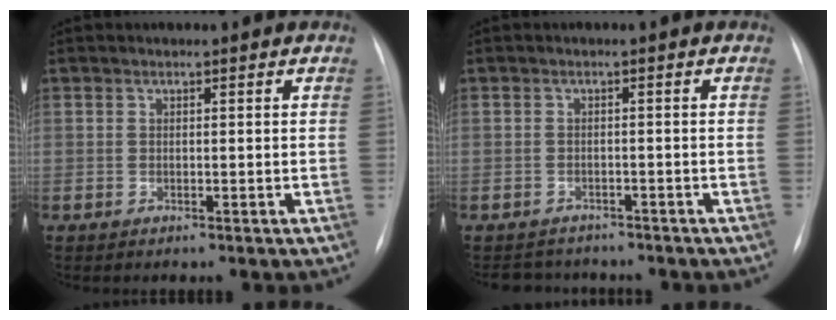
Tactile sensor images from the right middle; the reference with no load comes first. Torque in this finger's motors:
{"motor_torque": [-0.46, -0.08, 0.01, -0.01]}